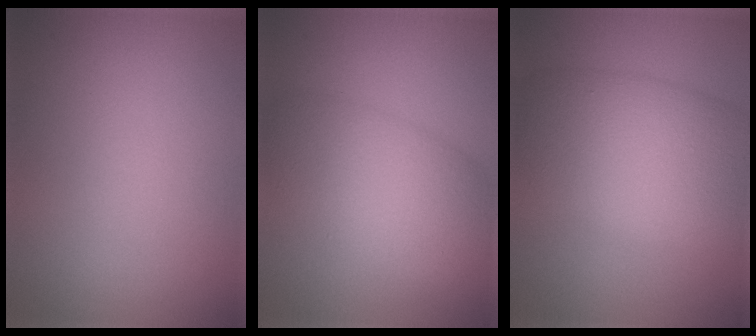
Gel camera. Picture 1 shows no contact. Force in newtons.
{"total": 6.9, "press": 6.9, "slide": 0.1}
{"total": 8.9, "press": 8.9, "slide": 0.4}